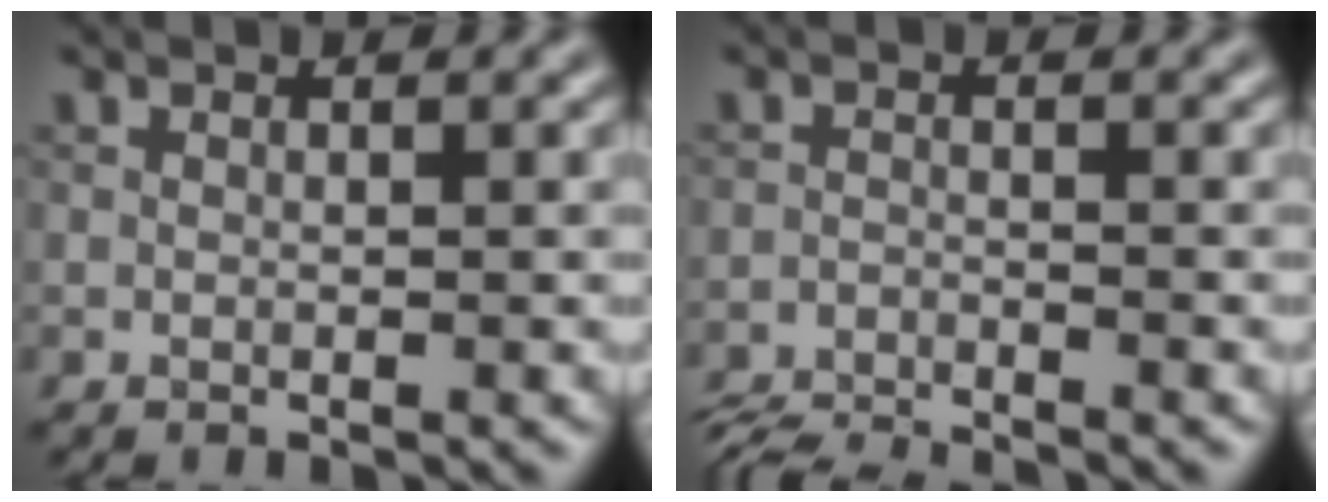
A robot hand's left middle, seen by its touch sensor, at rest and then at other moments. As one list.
[{"total": 4.6, "force": [-4.5, 0.4, 1.0], "torque": [-0.023, -0.020, -0.081]}]